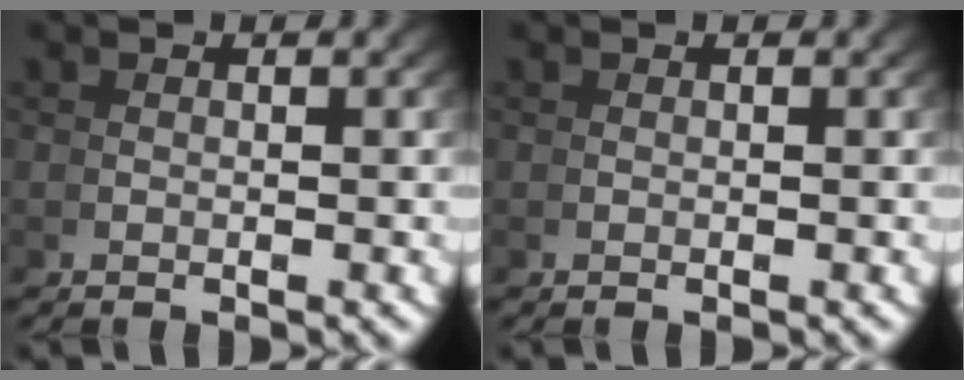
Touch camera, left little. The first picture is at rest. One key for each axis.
{"total": 0.0}